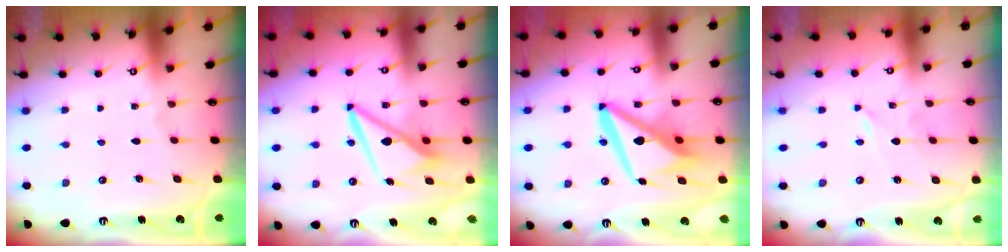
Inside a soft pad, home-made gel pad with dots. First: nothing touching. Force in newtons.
{"total": 9.7, "press": 9.5, "slide": 1.6}
{"total": 14.0, "press": 13.9, "slide": 1.7}
{"total": 0.0}